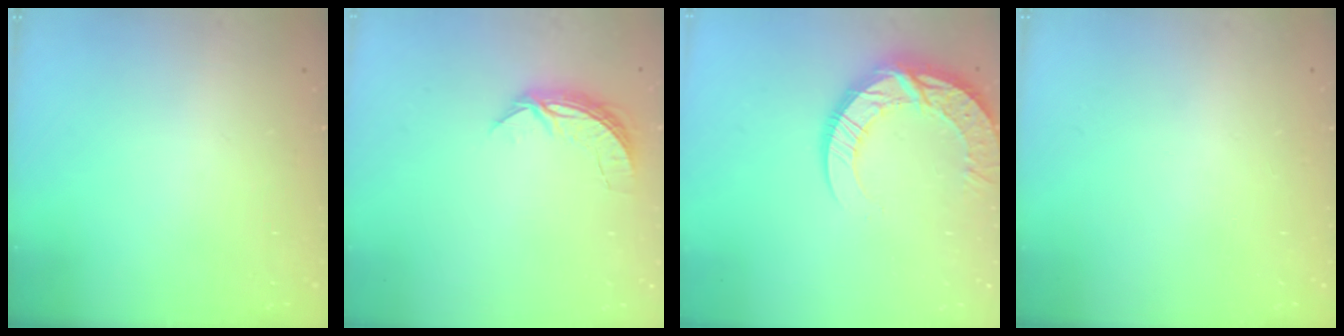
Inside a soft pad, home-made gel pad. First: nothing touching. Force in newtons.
{"total": 6.2, "press": 6.2, "slide": 0.5}
{"total": 15.3, "press": 15.2, "slide": 1.4}
{"total": 0.0}